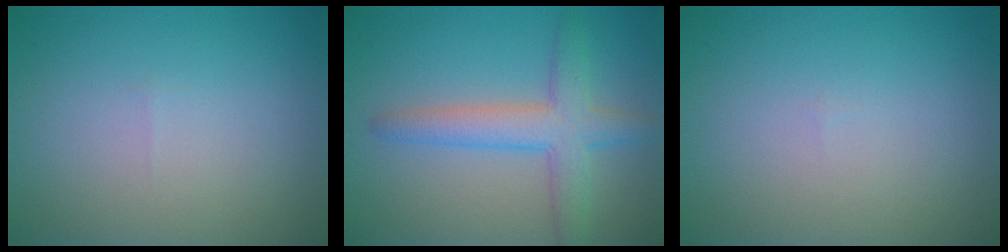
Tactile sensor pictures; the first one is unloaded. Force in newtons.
{"total": 4.5, "press": 4.5, "slide": 0.2}
{"total": 0.0}